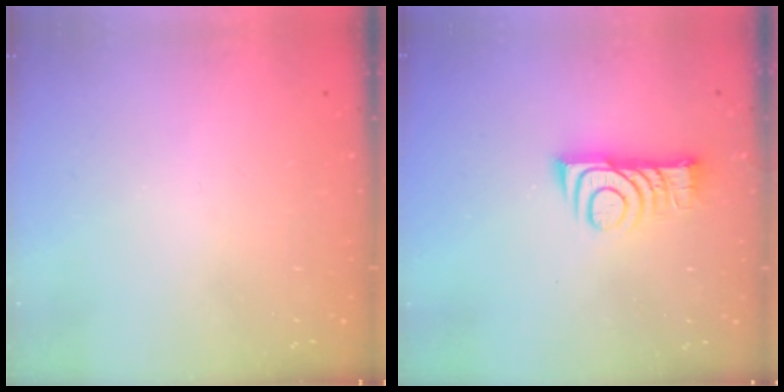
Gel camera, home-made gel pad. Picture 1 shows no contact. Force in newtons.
{"total": 9.3, "press": 9.3, "slide": 0.7}